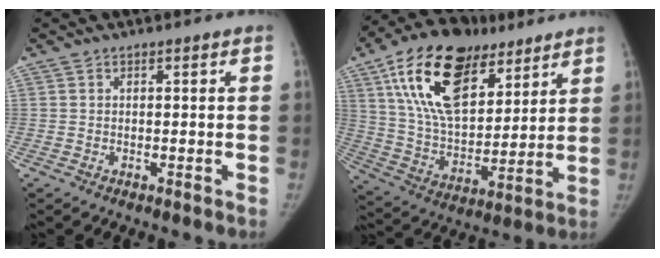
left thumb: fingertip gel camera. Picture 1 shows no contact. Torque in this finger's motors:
{"motor_torque": [0.83, 1.06, 2.15, -0.62, 0.70]}